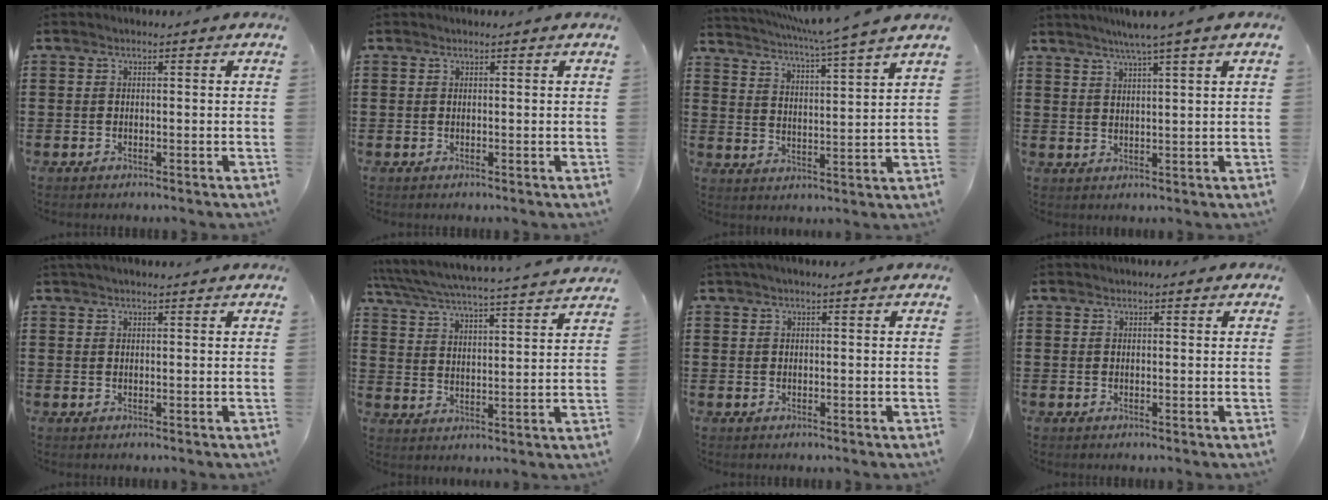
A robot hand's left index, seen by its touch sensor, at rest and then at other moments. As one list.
[{"total": 0.0}, {"total": 5.2, "force": [4.4, -1.5, 2.3], "torque": [-0.063, -0.039, 0.068]}, {"total": 3.8, "force": [2.9, -0.8, 2.3], "torque": [-0.051, -0.010, 0.049]}, {"total": 1.7, "force": [1.6, 0.0, 0.4], "torque": [-0.012, 0.003, 0.031]}, {"total": 4.2, "force": [4.0, -0.3, 1.3], "torque": [-0.047, -0.036, 0.059]}, {"total": 1.4, "force": [1.2, 0.0, 0.7], "torque": [-0.016, 0.000, 0.022]}, {"total": 1.5, "force": [1.4, 0.2, 0.5], "torque": [-0.012, 0.002, 0.026]}]